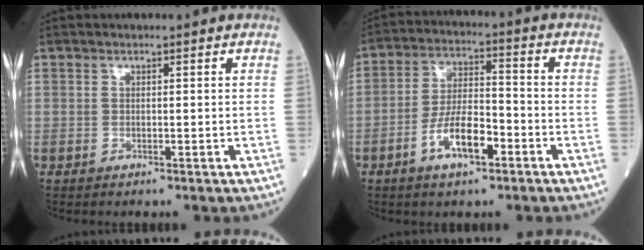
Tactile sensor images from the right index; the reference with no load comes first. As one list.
[{"total": 8.4, "force": [-3.9, 2.8, 6.9], "torque": [-0.133, 0.008, -0.072]}]